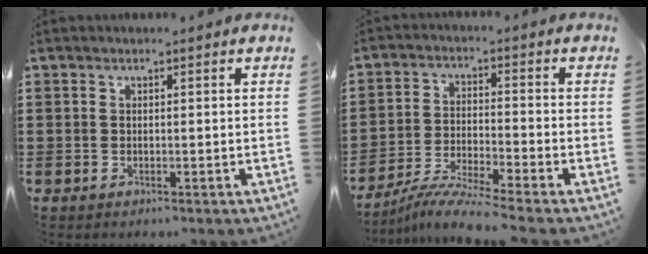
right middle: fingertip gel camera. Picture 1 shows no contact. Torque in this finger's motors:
{"motor_torque": [1.26, -0.88, 0.37, 0.10]}